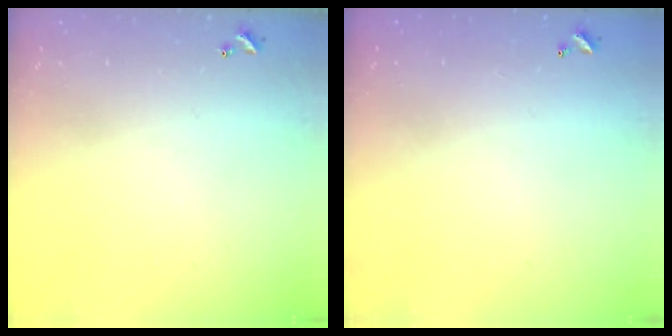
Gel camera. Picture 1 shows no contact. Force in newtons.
{"total": 2.9, "press": 2.9, "slide": 0.1}